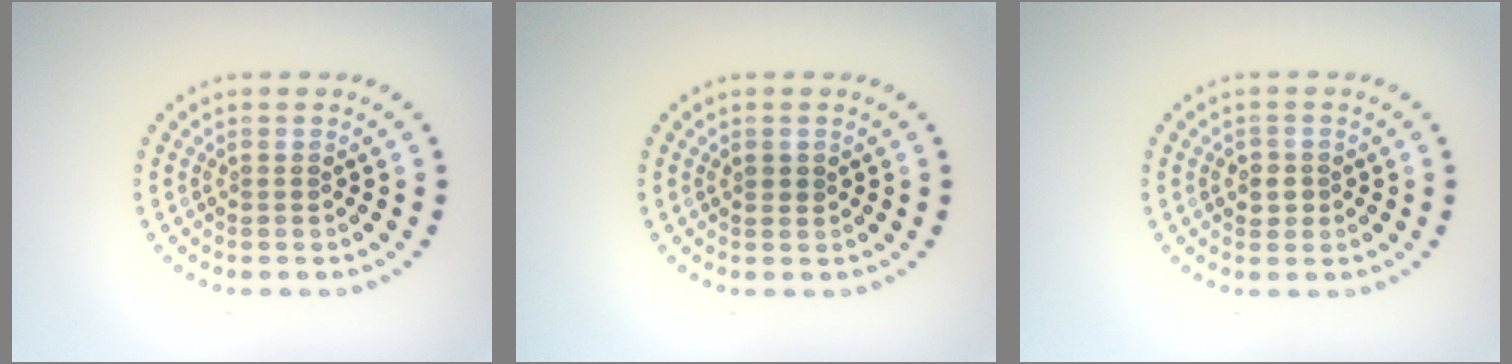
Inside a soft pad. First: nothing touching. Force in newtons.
{"total": 0.9, "press": 0.8, "slide": 0.3}
{"total": 1.5, "press": 1.4, "slide": 0.5}